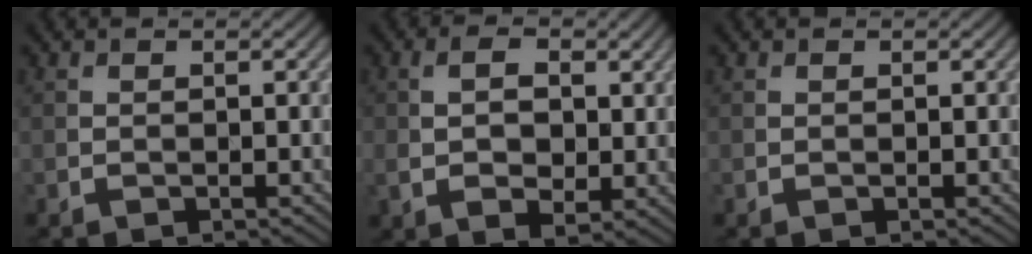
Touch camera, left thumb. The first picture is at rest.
{"total": 5.6, "force": [0.7, 3.2, 4.5], "torque": [-0.087, -0.002, 0.010]}
{"total": 0.0}